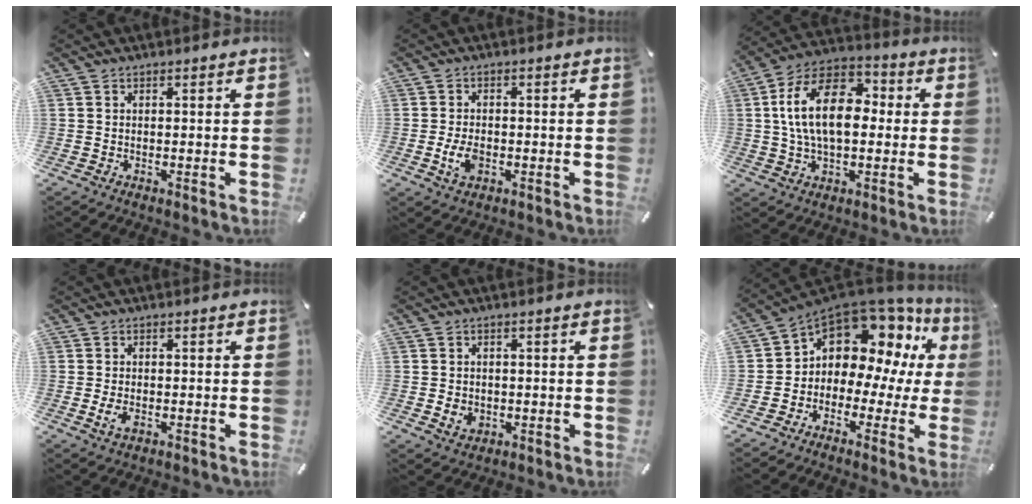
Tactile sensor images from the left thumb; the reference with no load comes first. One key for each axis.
{"total": 4.5, "fx": -1.3, "fy": 2.8, "fz": 3.3, "tx": -0.082, "ty": -0.002, "tz": -0.027}
{"total": 16.2, "fx": 1.1, "fy": 10.1, "fz": 12.7, "tx": -0.258, "ty": 0.014, "tz": 0.020}
{"total": 2.8, "fx": -0.9, "fy": 1.5, "fz": 2.2, "tx": -0.058, "ty": -0.005, "tz": -0.020}
{"total": 3.0, "fx": -0.6, "fy": 2.5, "fz": 1.5, "tx": -0.026, "ty": -0.001, "tz": -0.015}
{"total": 10.9, "fx": 6.8, "fy": 7.3, "fz": 4.5, "tx": -0.073, "ty": -0.070, "tz": 0.120}